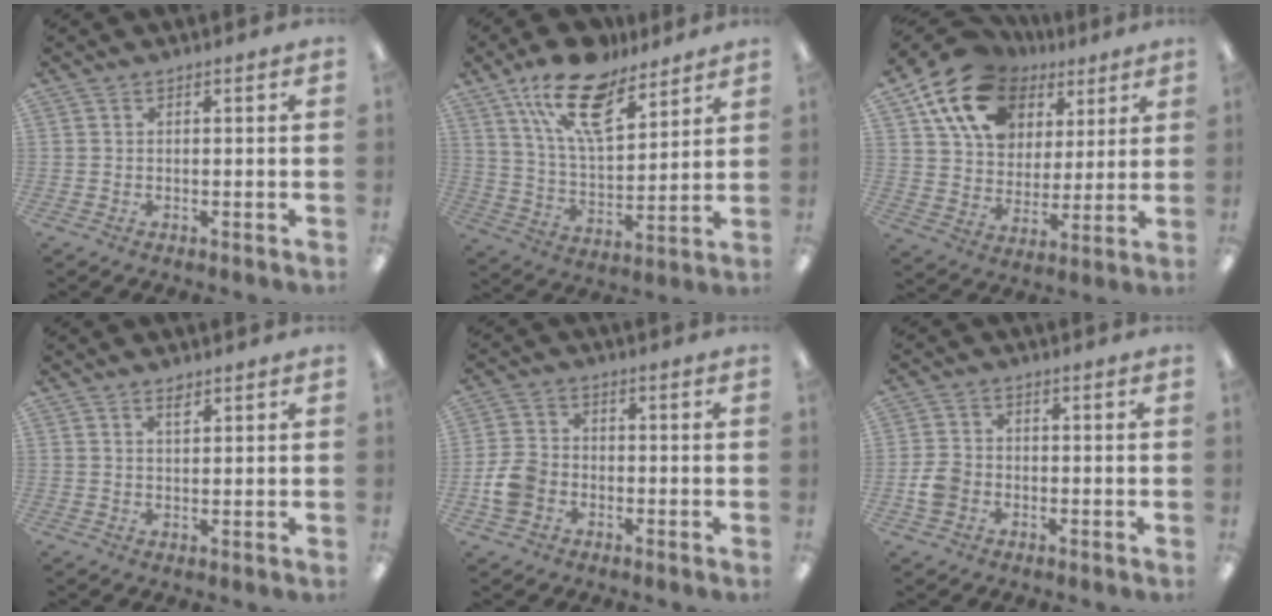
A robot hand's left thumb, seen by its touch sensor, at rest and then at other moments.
{"total": 18.4, "force": [12.1, 8.0, 11.2], "torque": [-0.204, -0.052, 0.215]}
{"total": 18.2, "force": [10.2, 12.8, 7.8], "torque": [-0.150, -0.042, 0.194]}
{"total": 2.2, "force": [1.7, 0.8, 1.2], "torque": [-0.020, -0.003, 0.029]}
{"total": 6.8, "force": [-2.1, 5.4, 3.7], "torque": [-0.085, 0.012, -0.039]}
{"total": 4.9, "force": [-1.4, 3.9, 2.5], "torque": [-0.047, 0.009, -0.025]}